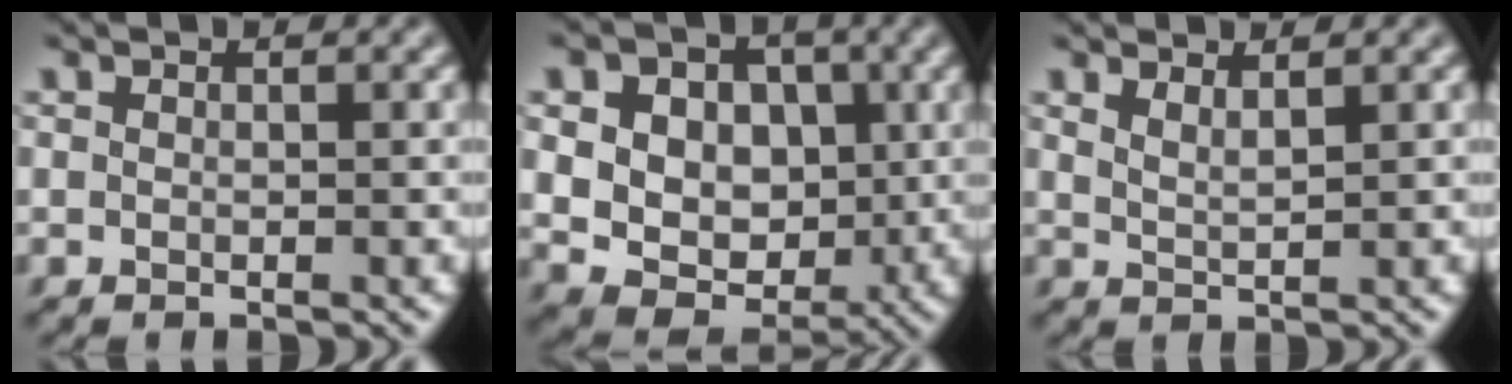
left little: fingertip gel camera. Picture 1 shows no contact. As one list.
[{"total": 12.1, "force": [2.7, 9.6, 6.9], "torque": [-0.115, 0.032, 0.038]}, {"total": 1.3, "force": [1.1, -0.1, 0.8], "torque": [-0.021, -0.002, 0.020]}]